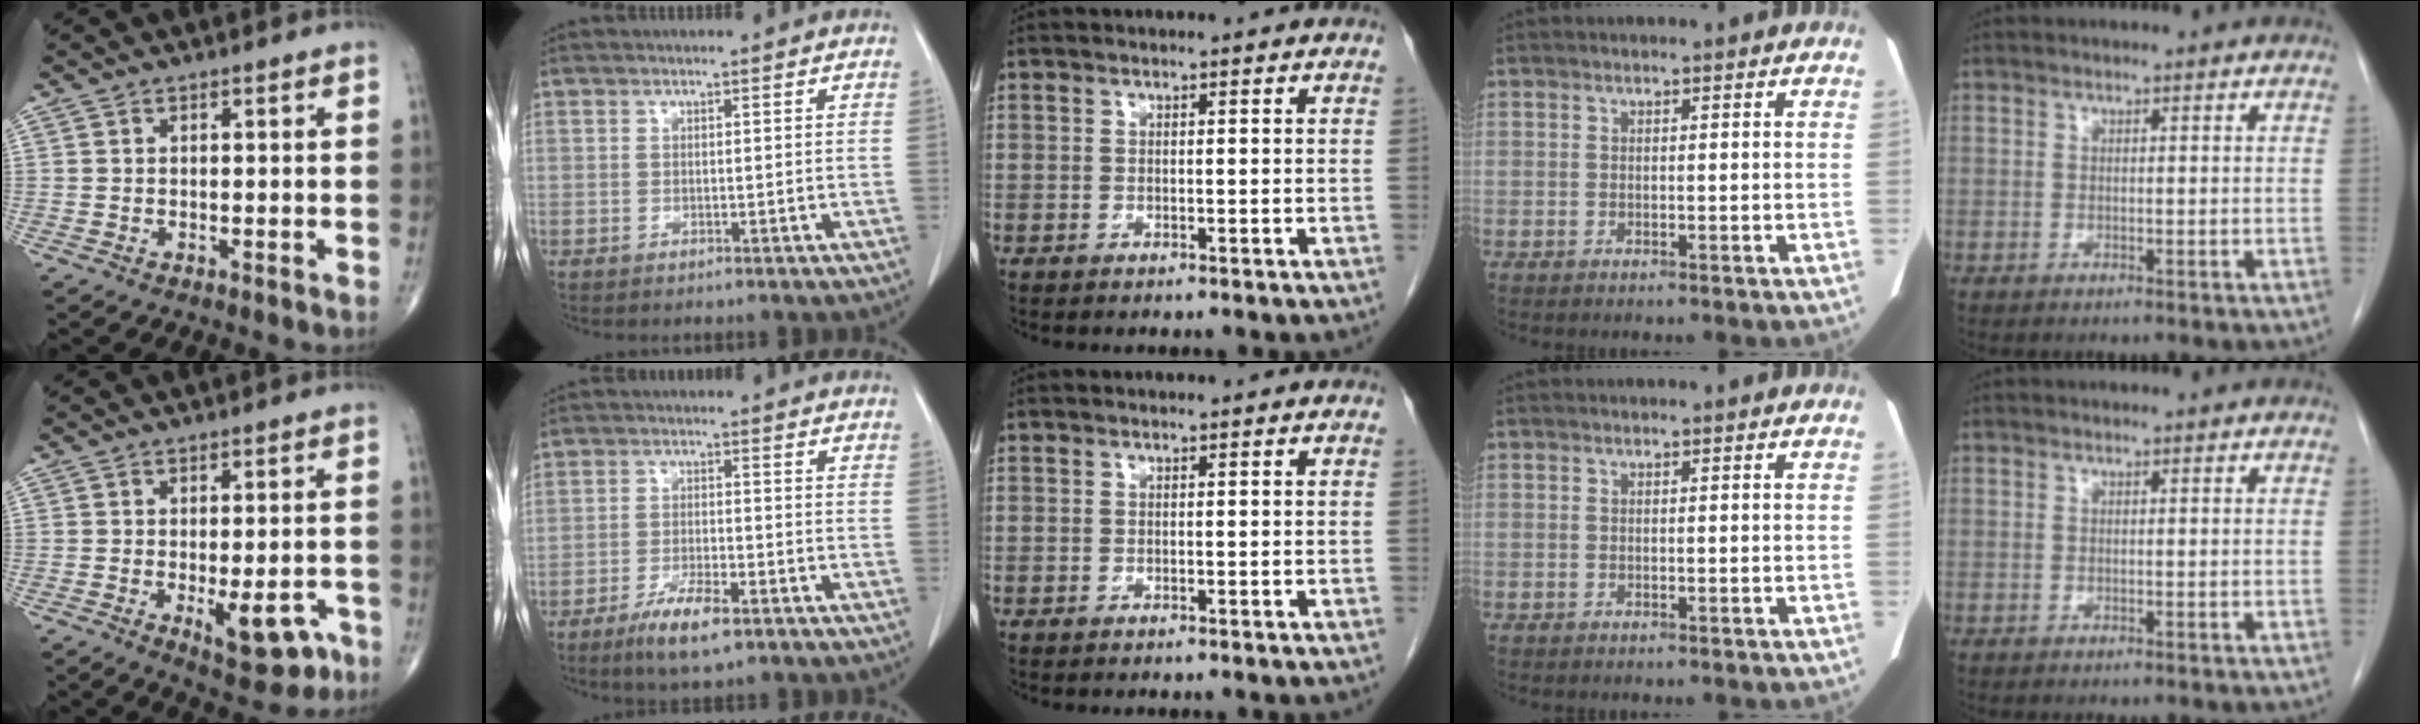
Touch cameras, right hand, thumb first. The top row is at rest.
{"thumb": {"total": 8.8, "force": [-3.5, 3.9, 7.1], "torque": [-0.071, 0.009, -0.037]}, "index": {"total": 6.6, "force": [-4.2, 1.2, 4.9], "torque": [-0.094, -0.009, -0.073]}}